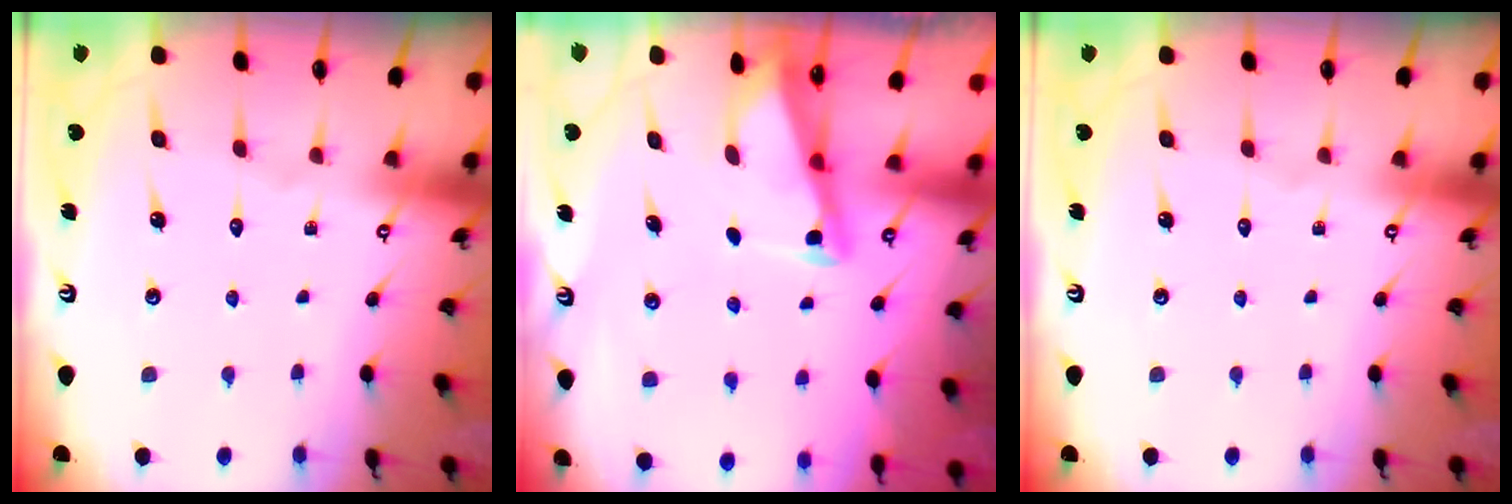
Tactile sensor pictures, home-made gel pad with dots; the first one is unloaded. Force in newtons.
{"total": 2.8, "press": 2.8, "slide": 0.3}
{"total": 0.0}